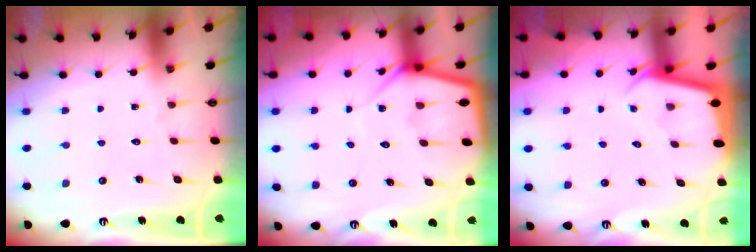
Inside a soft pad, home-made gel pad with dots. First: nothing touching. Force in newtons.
{"total": 6.1, "press": 6.1, "slide": 0.5}
{"total": 2.5, "press": 2.5, "slide": 0.1}